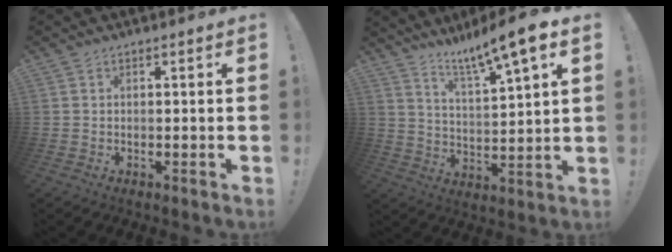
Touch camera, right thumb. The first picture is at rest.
{"total": 11.5, "force": [8.9, 0.2, 7.3], "torque": [-0.123, -0.063, 0.140]}